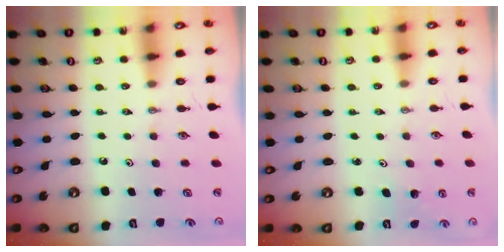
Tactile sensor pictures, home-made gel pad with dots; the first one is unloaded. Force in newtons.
{"total": 2.8, "press": 2.6, "slide": 1.2}